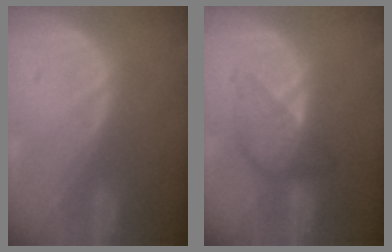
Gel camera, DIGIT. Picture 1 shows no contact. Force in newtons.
{"total": 5.0, "press": 5.0, "slide": 0.1}